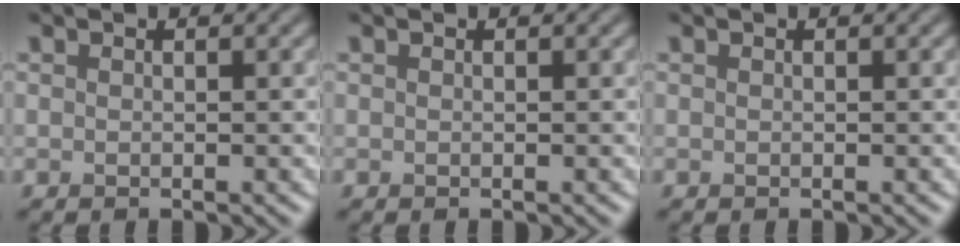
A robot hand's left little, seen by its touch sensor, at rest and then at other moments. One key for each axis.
{"total": 0.0}
{"total": 0.0}